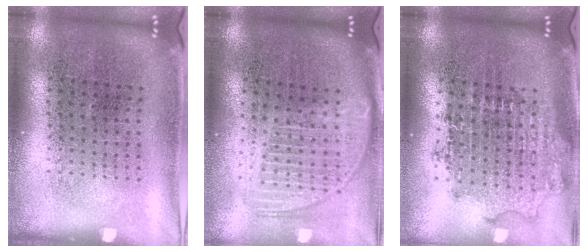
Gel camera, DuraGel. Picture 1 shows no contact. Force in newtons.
{"total": 1.7, "press": 1.4, "slide": 0.9}
{"total": 1.9, "press": 1.5, "slide": 1.1}